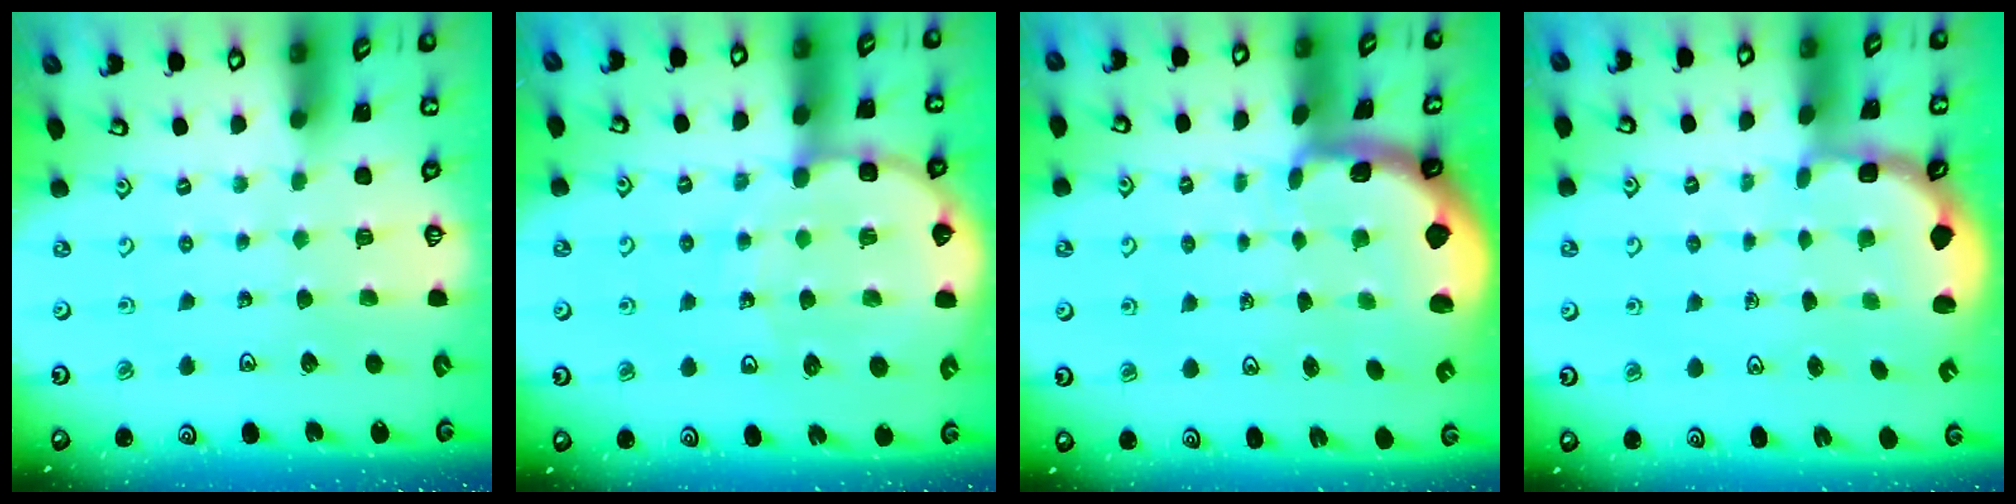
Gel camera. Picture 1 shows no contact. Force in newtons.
{"total": 10.8, "press": 10.5, "slide": 2.4}
{"total": 1.7, "press": 1.6, "slide": 0.4}
{"total": 2.9, "press": 1.8, "slide": 2.2}